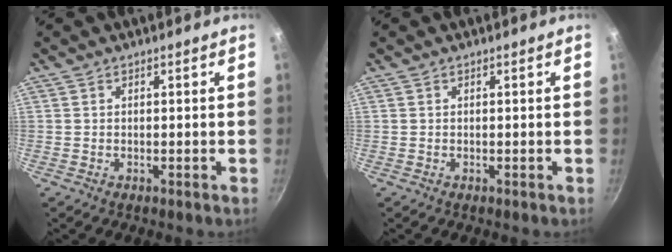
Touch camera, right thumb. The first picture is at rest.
{"total": 0.0}